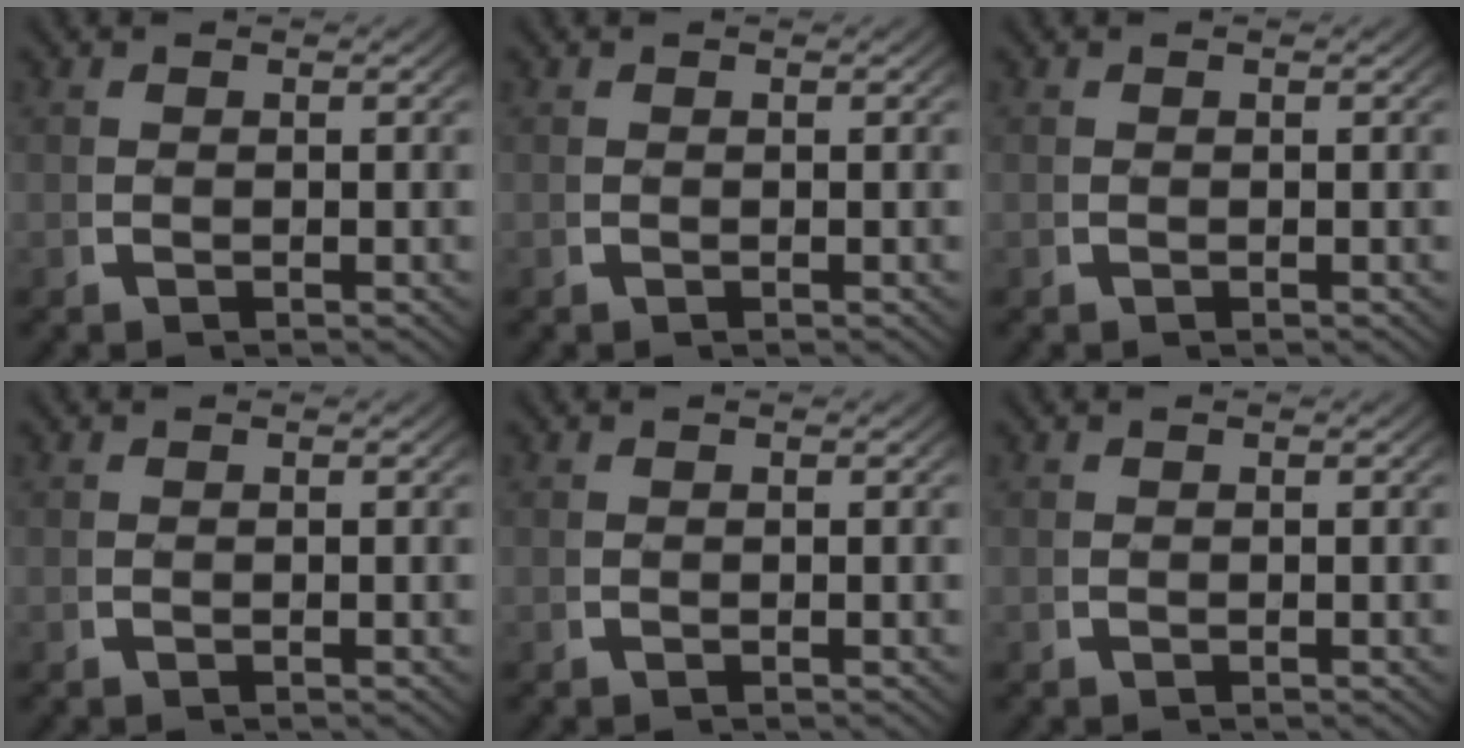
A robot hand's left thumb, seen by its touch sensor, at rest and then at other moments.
{"total": 0.0}
{"total": 0.0}
{"total": 0.0}
{"total": 0.0}
{"total": 0.0}